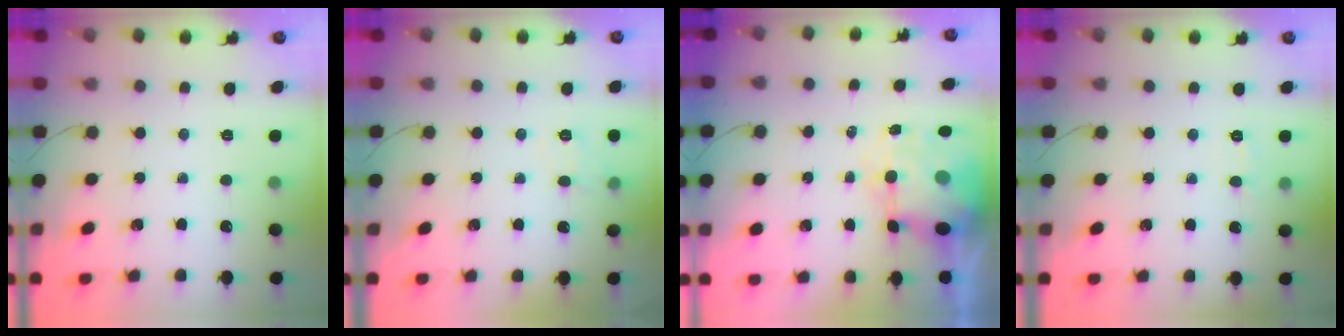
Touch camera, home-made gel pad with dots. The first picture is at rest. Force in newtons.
{"total": 4.3, "press": 4.0, "slide": 1.6}
{"total": 8.7, "press": 8.5, "slide": 2.0}
{"total": 5.0, "press": 4.9, "slide": 1.2}